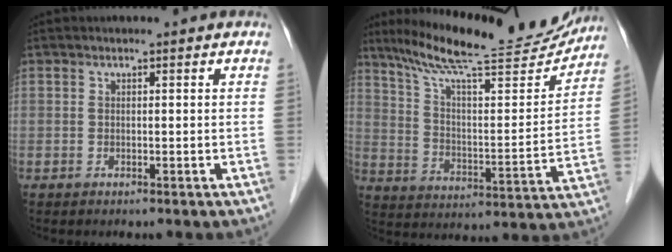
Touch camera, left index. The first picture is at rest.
{"total": 22.9, "force": [20.5, 2.3, 10.0], "torque": [-0.167, -0.021, 0.299]}